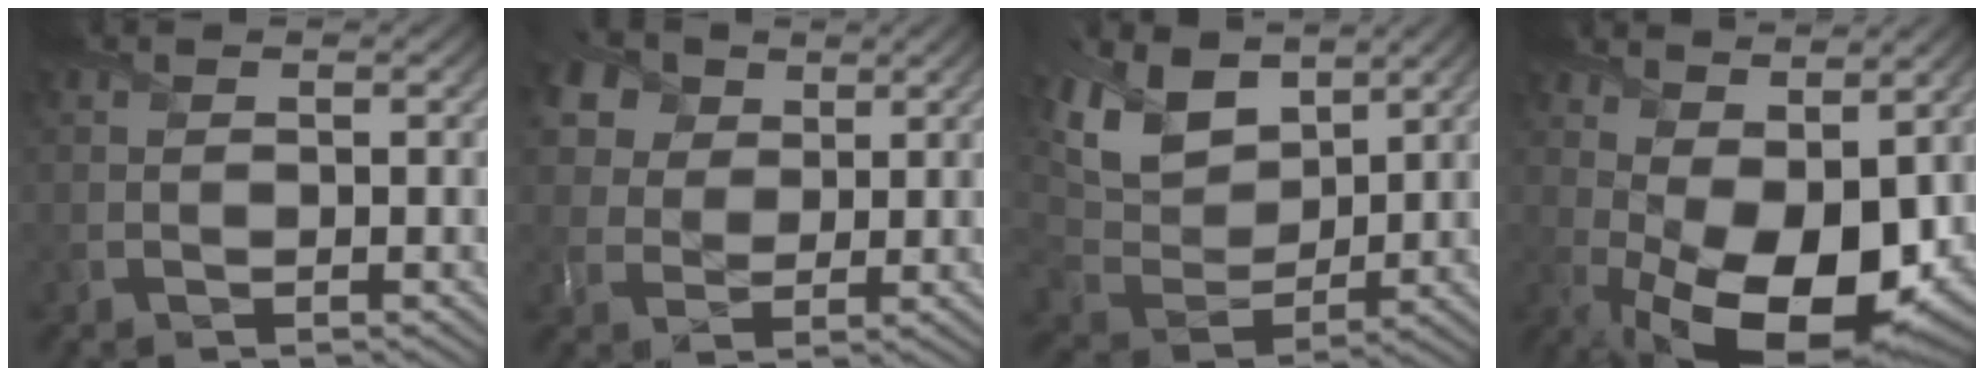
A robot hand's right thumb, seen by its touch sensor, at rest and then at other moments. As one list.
[{"total": 8.6, "force": [4.4, 6.1, 4.0], "torque": [-0.130, 0.023, 0.062]}, {"total": 11.1, "force": [6.1, 6.7, 6.5], "torque": [-0.178, 0.010, 0.113]}, {"total": 15.0, "force": [1.2, 8.0, 12.7], "torque": [-0.215, -0.032, 0.057]}]